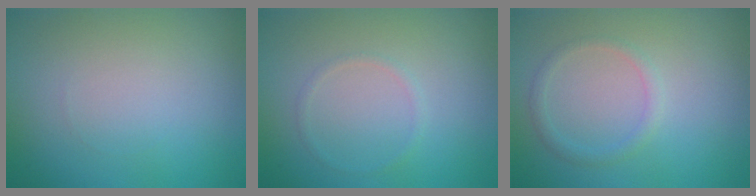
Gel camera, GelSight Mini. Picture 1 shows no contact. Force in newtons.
{"total": 0.7, "press": 0.7, "slide": 0.1}
{"total": 1.3, "press": 1.3, "slide": 0.1}